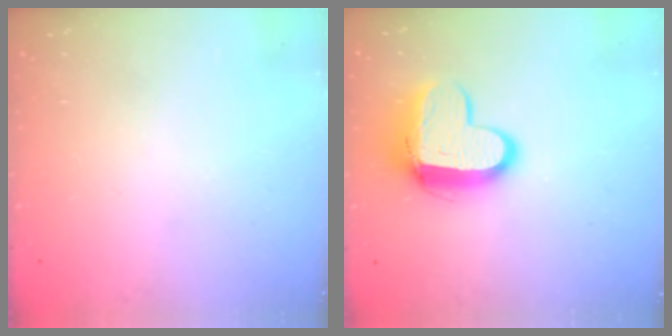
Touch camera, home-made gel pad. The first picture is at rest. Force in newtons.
{"total": 12.4, "press": 12.4, "slide": 1.2}